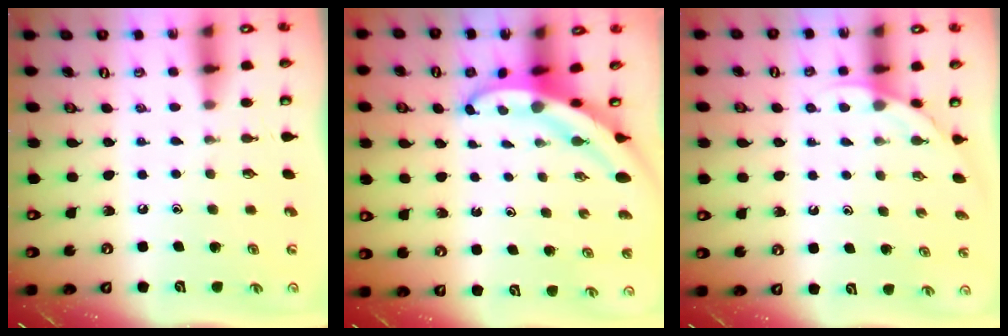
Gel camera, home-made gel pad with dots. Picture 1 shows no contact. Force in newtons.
{"total": 4.9, "press": 4.9, "slide": 0.4}
{"total": 2.5, "press": 2.5, "slide": 0.2}